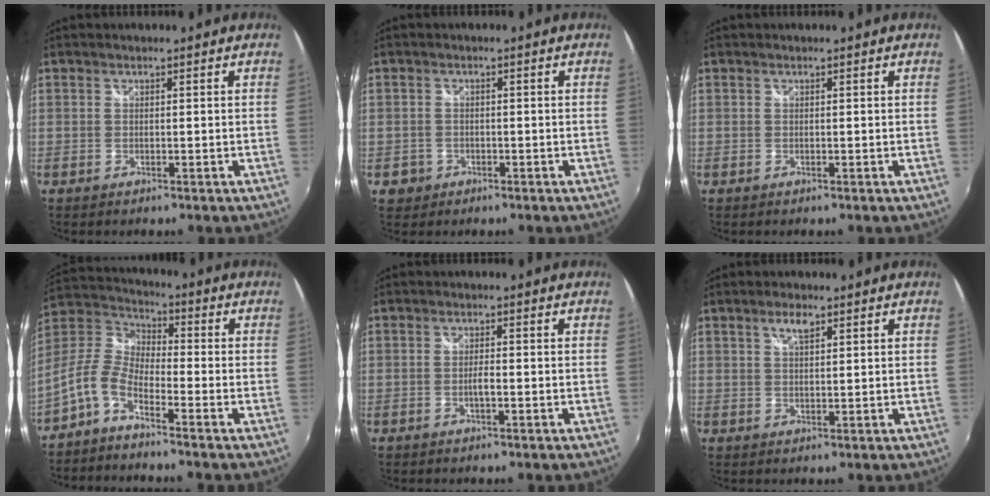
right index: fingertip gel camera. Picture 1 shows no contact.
{"total": 2.9, "force": [-1.1, 2.7, 0.3], "torque": [-0.014, 0.002, -0.015]}
{"total": 0.0}
{"total": 7.5, "force": [-4.5, 3.1, 5.1], "torque": [-0.115, 0.011, -0.100]}
{"total": 1.6, "force": [-0.6, 0.2, 1.4], "torque": [-0.029, 0.001, -0.012]}
{"total": 2.7, "force": [1.6, 0.9, 2.0], "torque": [-0.033, 0.004, 0.027]}